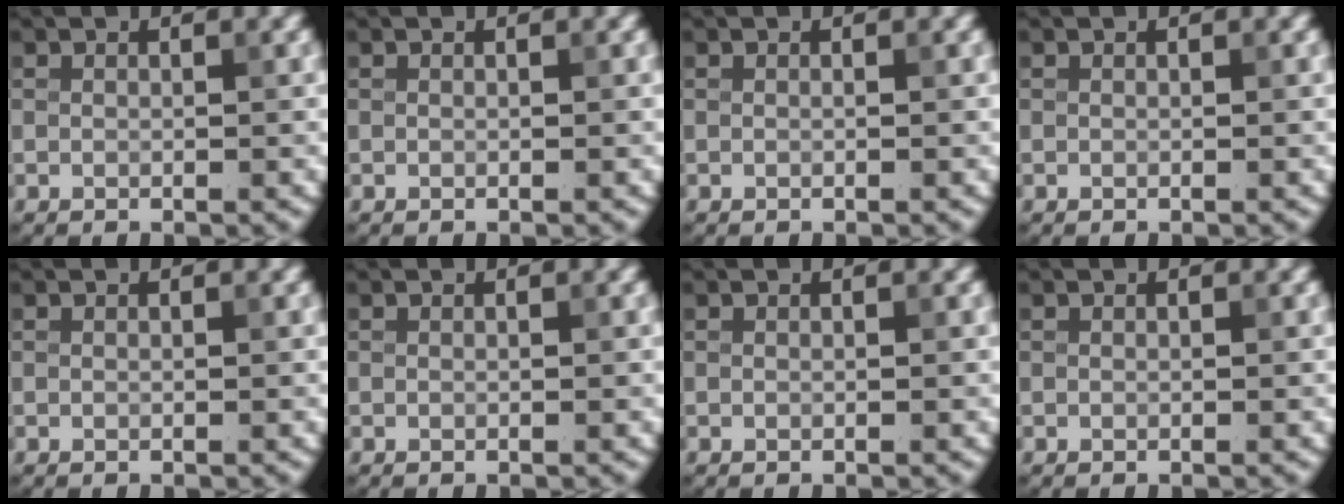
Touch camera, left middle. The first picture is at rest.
{"total": 0.0}
{"total": 0.0}
{"total": 0.0}
{"total": 0.0}
{"total": 0.0}
{"total": 0.0}
{"total": 0.0}